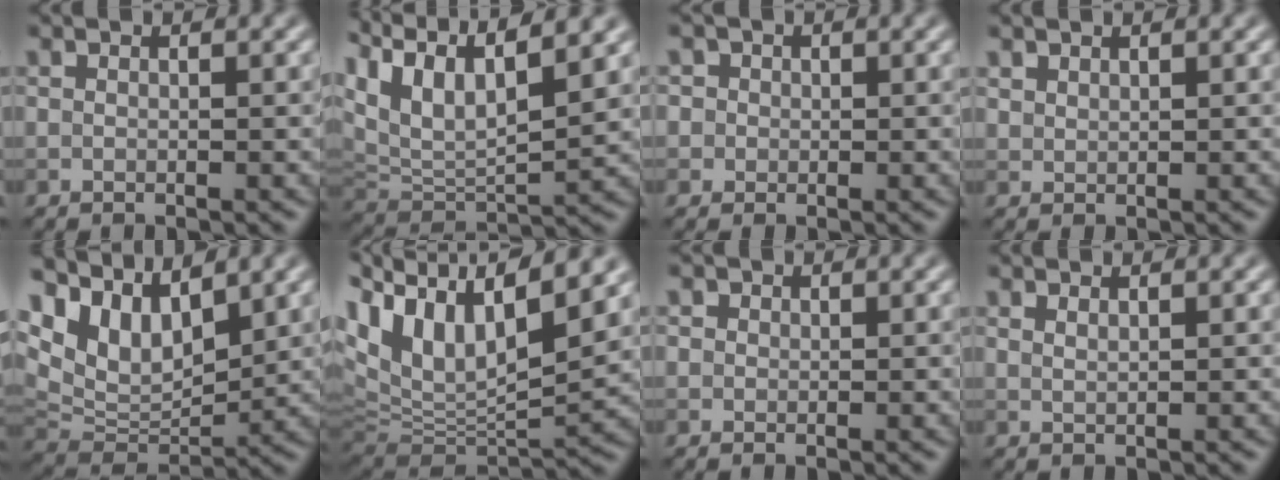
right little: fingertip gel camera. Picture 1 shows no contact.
{"total": 9.9, "force": [5.9, 3.9, 6.9], "torque": [-0.150, 0.021, 0.106]}
{"total": 3.3, "force": [1.1, 2.9, 1.0], "torque": [0.001, 0.016, 0.002]}
{"total": 0.9, "force": [0.8, 0.3, 0.1], "torque": [-0.005, 0.001, 0.022]}
{"total": 7.7, "force": [5.0, 3.8, 4.4], "torque": [-0.087, 0.002, 0.093]}
{"total": 13.6, "force": [6.8, 6.5, 9.8], "torque": [-0.198, 0.031, 0.137]}
{"total": 1.2, "force": [0.6, 1.0, 0.4], "torque": [-0.001, 0.003, 0.000]}
{"total": 0.7, "force": [0.6, 0.2, 0.4], "torque": [-0.006, 0.000, 0.013]}